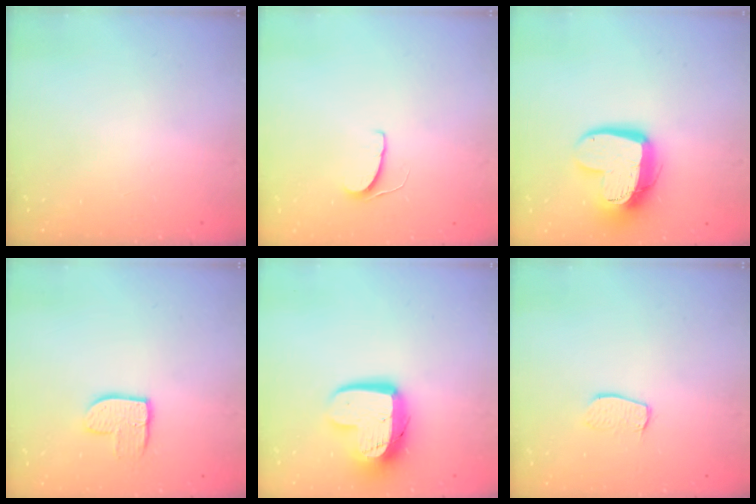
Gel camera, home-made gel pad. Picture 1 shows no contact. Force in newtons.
{"total": 5.4, "press": 5.4, "slide": 0.4}
{"total": 16.9, "press": 16.9, "slide": 1.4}
{"total": 8.5, "press": 8.4, "slide": 0.5}
{"total": 14.4, "press": 14.3, "slide": 1.4}
{"total": 6.6, "press": 6.6, "slide": 0.4}